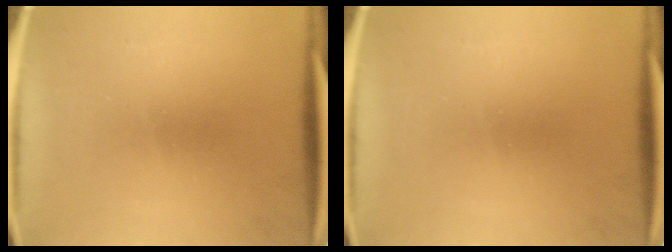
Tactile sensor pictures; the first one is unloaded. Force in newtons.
{"total": 0.0}